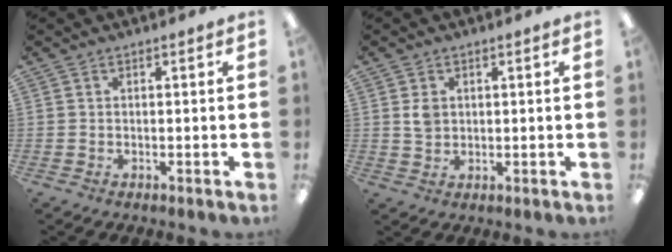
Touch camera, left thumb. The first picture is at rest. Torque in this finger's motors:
{"motor_torque": [-0.03, 0.02, -0.20, -0.06, 0.00]}